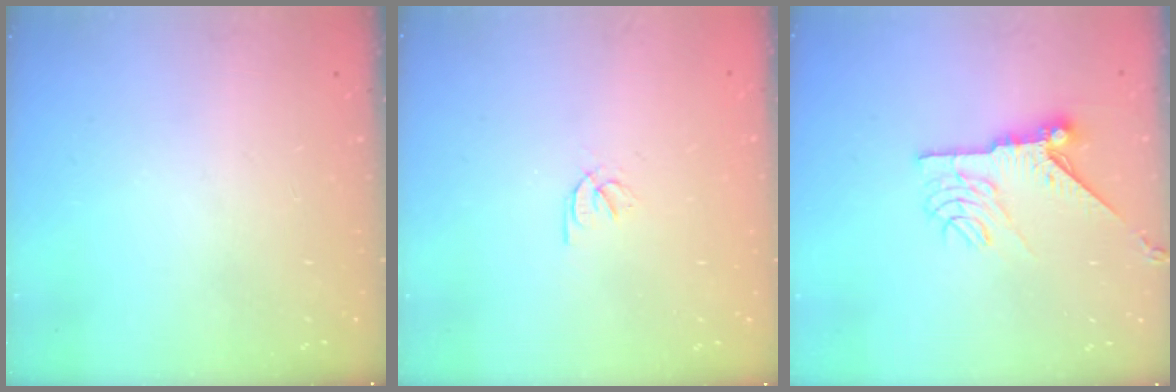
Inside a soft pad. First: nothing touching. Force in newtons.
{"total": 2.2, "press": 2.2, "slide": 0.2}
{"total": 10.5, "press": 10.5, "slide": 0.4}